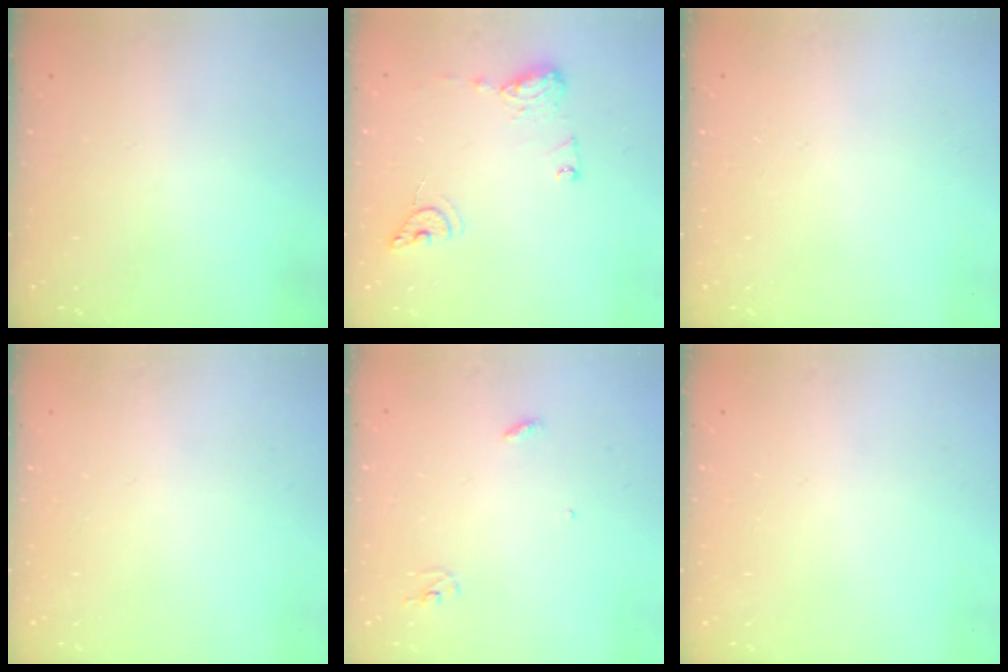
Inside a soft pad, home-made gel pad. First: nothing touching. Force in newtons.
{"total": 10.4, "press": 10.3, "slide": 0.9}
{"total": 0.0}
{"total": 0.0}
{"total": 2.9, "press": 2.9, "slide": 0.2}
{"total": 0.0}